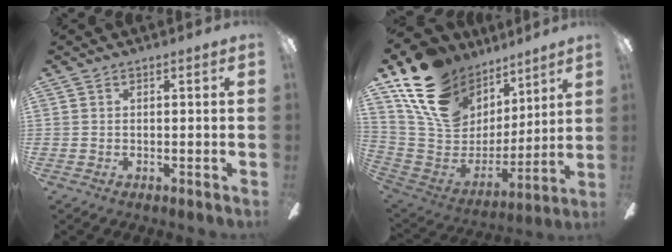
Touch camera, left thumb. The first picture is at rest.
{"total": 20.9, "force": [12.5, 13.9, 9.3], "torque": [-0.172, -0.066, 0.244]}